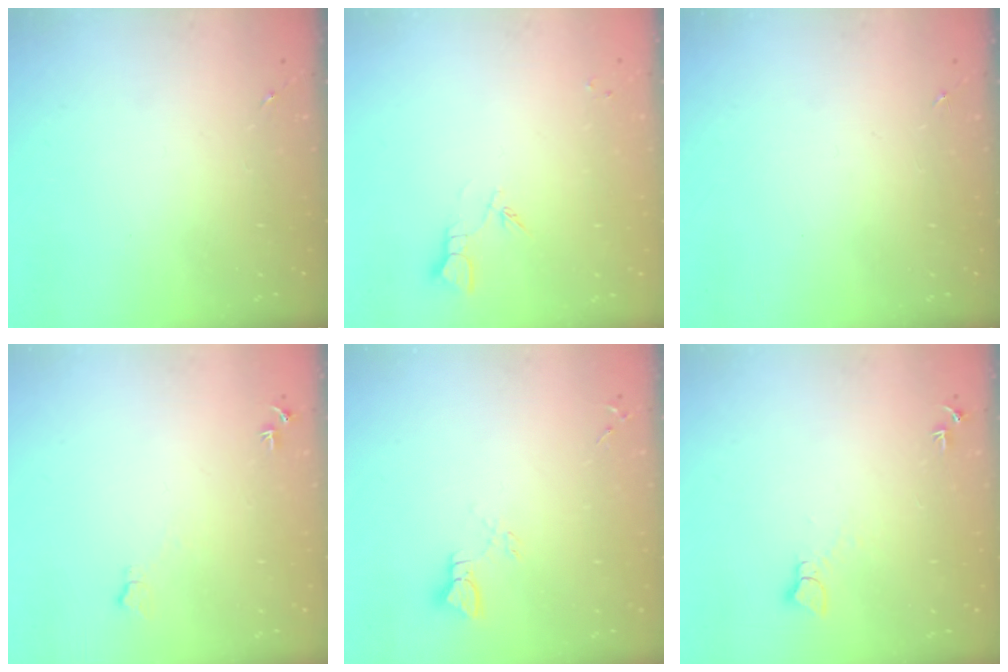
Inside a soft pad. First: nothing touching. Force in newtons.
{"total": 3.3, "press": 3.3, "slide": 0.4}
{"total": 0.0}
{"total": 5.8, "press": 5.8, "slide": 0.7}
{"total": 2.8, "press": 2.8, "slide": 0.2}
{"total": 4.6, "press": 4.6, "slide": 0.5}